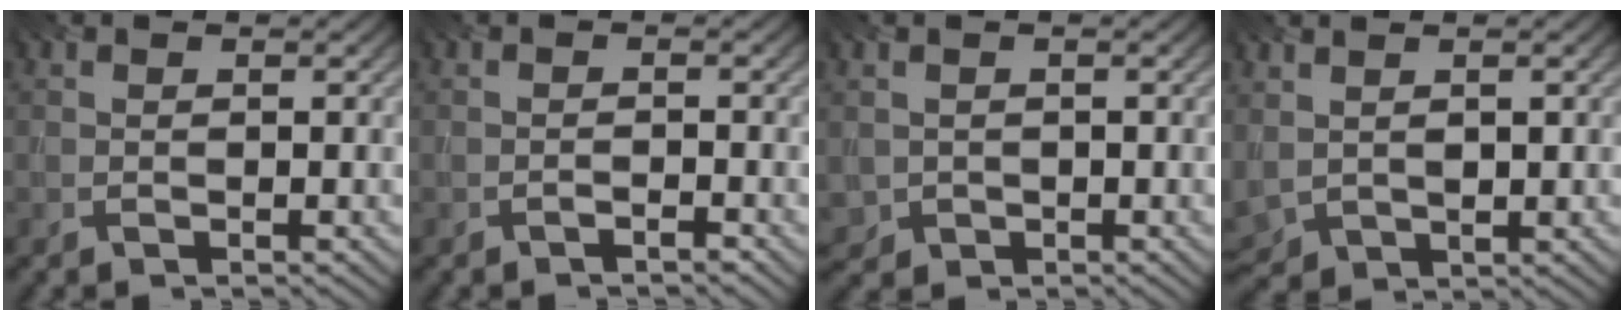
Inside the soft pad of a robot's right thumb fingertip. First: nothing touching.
{"total": 1.2, "force": [-0.9, 0.2, 0.7], "torque": [-0.012, 0.002, -0.017]}
{"total": 1.9, "force": [-0.1, 1.8, 0.2], "torque": [-0.016, -0.013, -0.001]}
{"total": 4.0, "force": [0.7, 2.8, 2.8], "torque": [-0.081, -0.010, 0.024]}